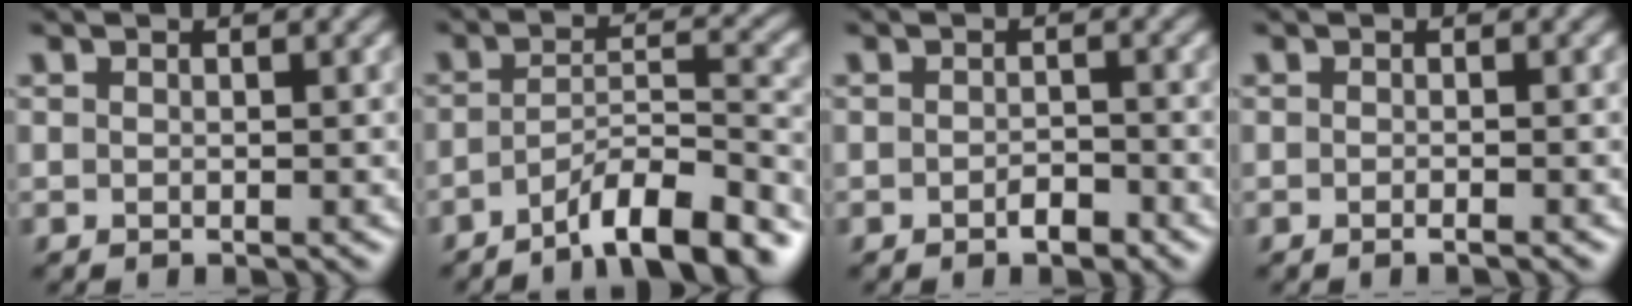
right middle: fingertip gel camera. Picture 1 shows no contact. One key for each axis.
{"total": 7.5, "fx": -5.2, "fy": 1.5, "fz": 5.2, "tx": -0.075, "ty": 0.008, "tz": -0.088}
{"total": 1.5, "fx": -0.9, "fy": 0.6, "fz": 1.0, "tx": -0.016, "ty": 0.001, "tz": -0.016}
{"total": 1.0, "fx": -0.5, "fy": 0.2, "fz": 0.8, "tx": -0.006, "ty": -0.002, "tz": -0.012}